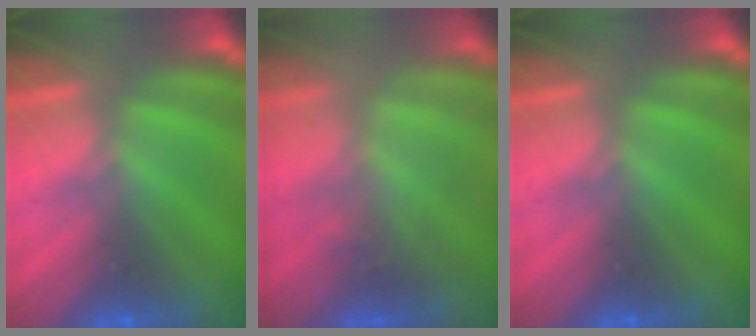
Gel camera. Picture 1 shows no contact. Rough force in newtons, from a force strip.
{"total": 3.0}
{"total": 0.0}